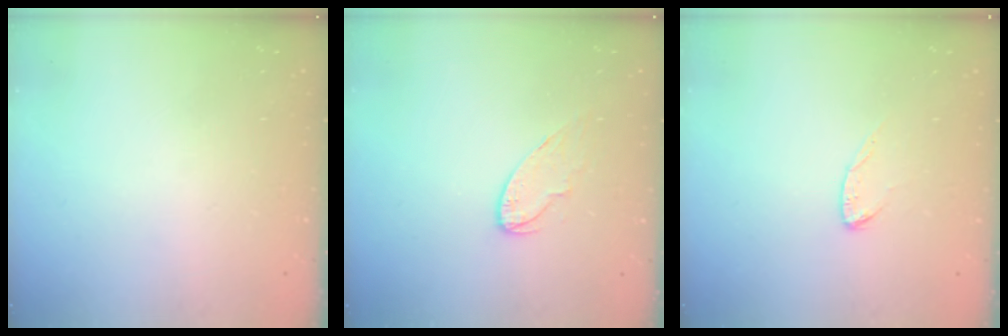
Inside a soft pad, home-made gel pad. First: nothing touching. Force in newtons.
{"total": 6.4, "press": 6.4, "slide": 0.3}
{"total": 5.8, "press": 5.8, "slide": 0.4}